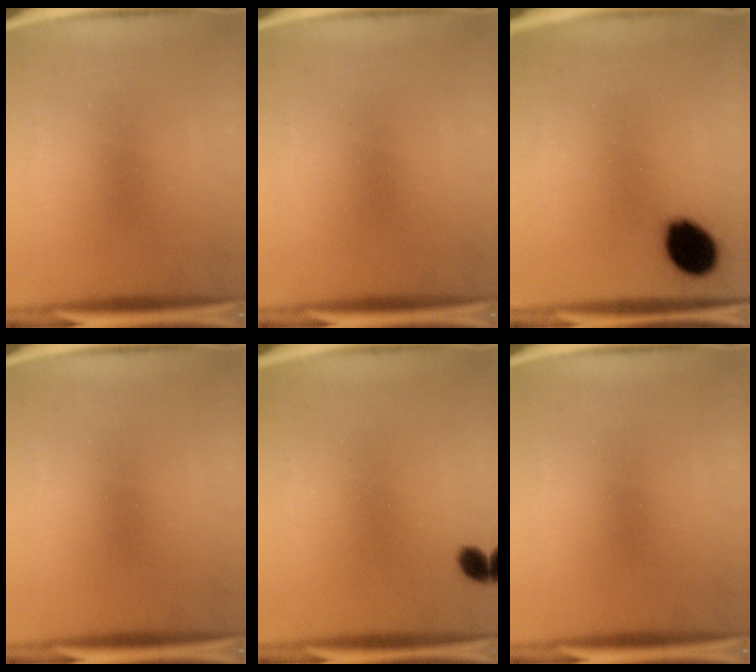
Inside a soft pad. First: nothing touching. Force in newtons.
{"total": 0.0}
{"total": 10.3}
{"total": 0.0}
{"total": 2.3}
{"total": 0.0}